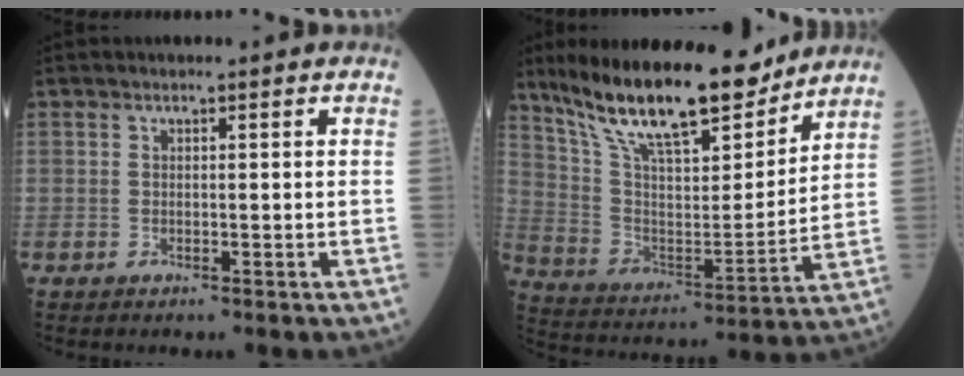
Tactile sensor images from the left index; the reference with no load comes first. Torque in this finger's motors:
{"motor_torque": [1.04, -1.09, 0.91, 0.21]}